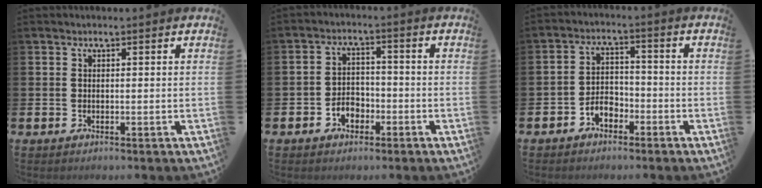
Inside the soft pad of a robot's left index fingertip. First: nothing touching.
{"total": 3.4, "force": [-1.9, 2.4, 1.5], "torque": [-0.030, 0.006, -0.041]}
{"total": 3.2, "force": [-2.4, 1.9, 1.0], "torque": [-0.030, 0.012, -0.050]}